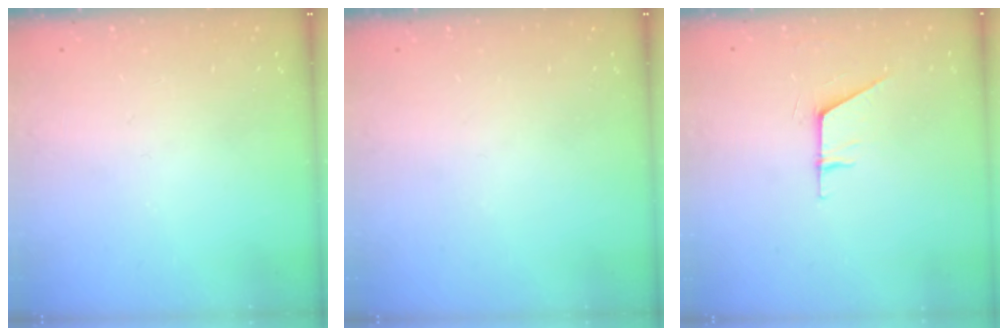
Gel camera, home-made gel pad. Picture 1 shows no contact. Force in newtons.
{"total": 0.0}
{"total": 5.8, "press": 5.8, "slide": 0.6}